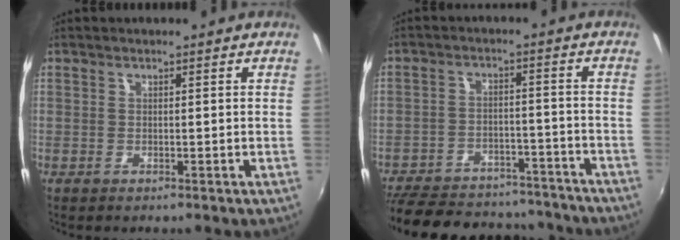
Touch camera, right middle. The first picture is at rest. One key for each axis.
{"total": 25.4, "fx": -21.4, "fy": 9.9, "fz": 9.4, "tx": -0.214, "ty": 0.021, "tz": -0.278}